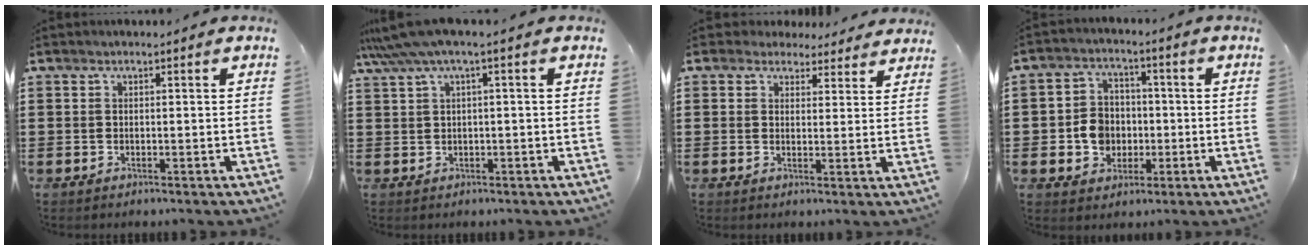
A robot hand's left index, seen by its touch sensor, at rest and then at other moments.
{"total": 4.2, "force": [1.1, 0.1, 4.0], "torque": [-0.091, -0.009, 0.015]}
{"total": 3.3, "force": [2.9, 1.4, 0.5], "torque": [-0.020, 0.000, 0.056]}
{"total": 6.1, "force": [-0.9, 5.3, 2.8], "torque": [-0.073, 0.013, -0.016]}